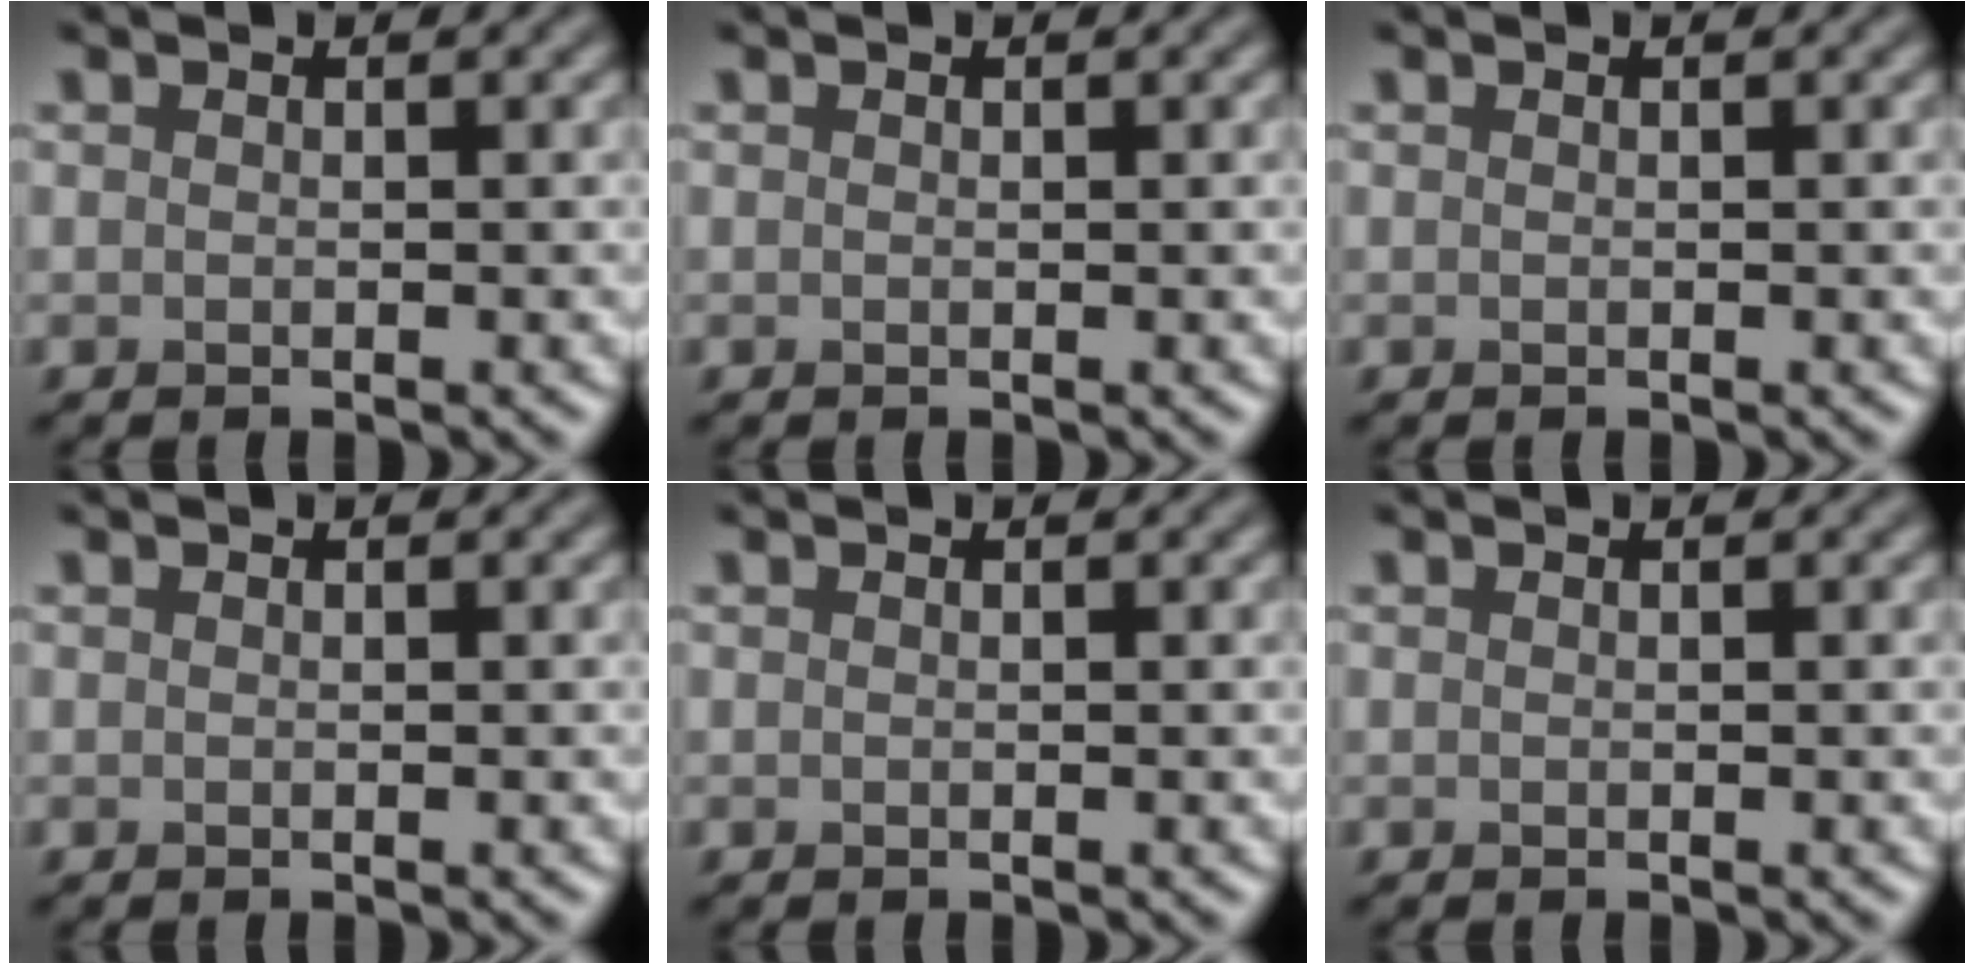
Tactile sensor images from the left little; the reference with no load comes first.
{"total": 0.0}
{"total": 0.0}
{"total": 0.0}
{"total": 0.0}
{"total": 0.0}